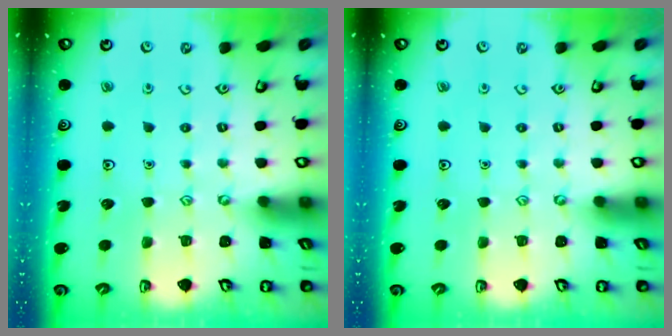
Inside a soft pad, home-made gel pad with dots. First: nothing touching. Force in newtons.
{"total": 0.0}